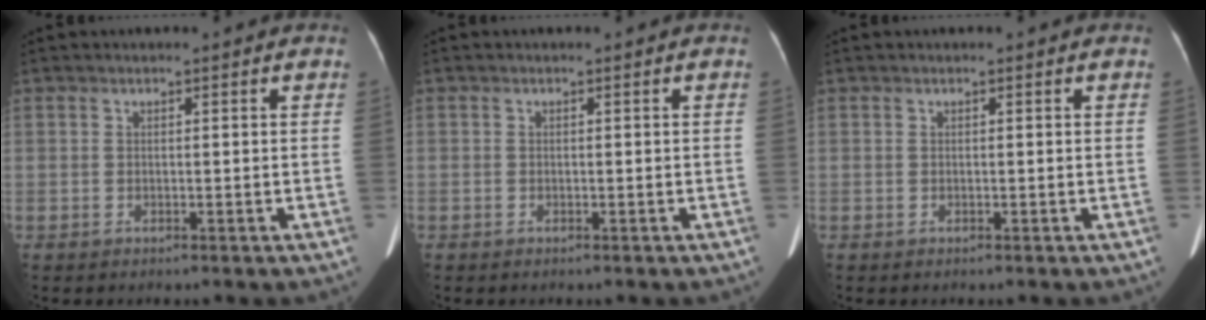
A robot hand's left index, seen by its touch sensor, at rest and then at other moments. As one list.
[{"total": 0.6, "force": [-0.4, 0.4, -0.2], "torque": [0.008, 0.006, -0.009]}, {"total": 0.0}]